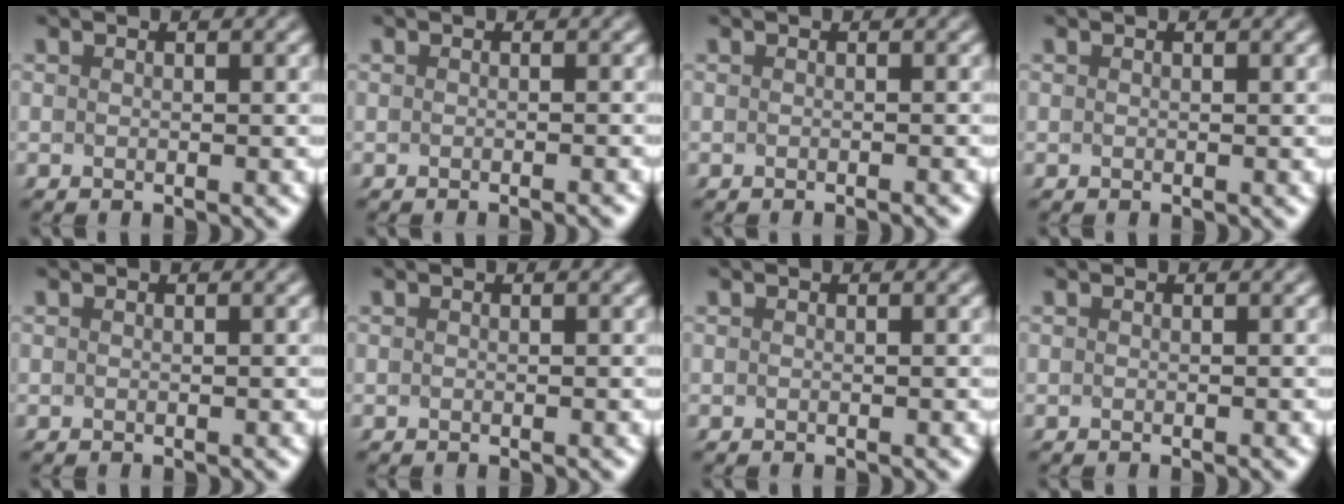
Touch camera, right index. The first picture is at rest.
{"total": 1.1, "force": [-1.0, -0.3, 0.0], "torque": [0.004, 0.002, -0.016]}
{"total": 0.7, "force": [-0.7, -0.2, 0.0], "torque": [0.003, 0.002, -0.012]}
{"total": 0.0}
{"total": 0.0}
{"total": 0.0}
{"total": 0.0}
{"total": 0.0}